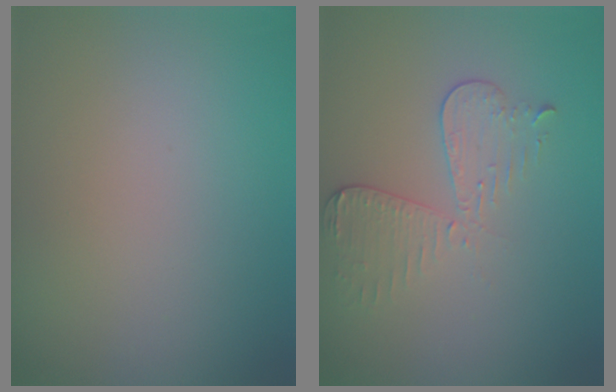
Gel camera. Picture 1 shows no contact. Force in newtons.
{"total": 3.0, "press": 2.7, "slide": 1.2}